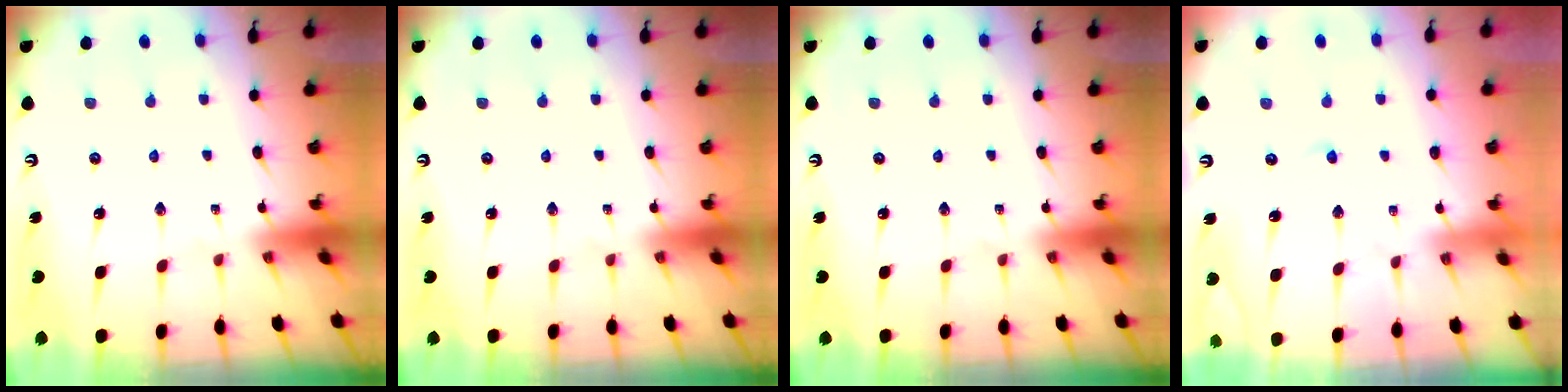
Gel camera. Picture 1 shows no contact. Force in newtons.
{"total": 0.0}
{"total": 0.0}
{"total": 3.7, "press": 3.7, "slide": 0.1}